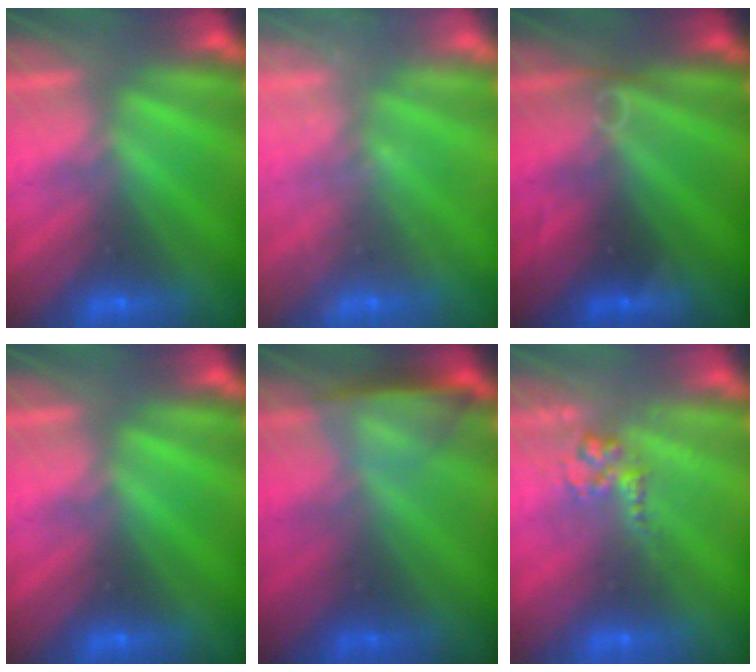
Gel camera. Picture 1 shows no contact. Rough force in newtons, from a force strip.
{"total": 2.4}
{"total": 2.6}
{"total": 0.0}
{"total": 3.8}
{"total": 2.7}